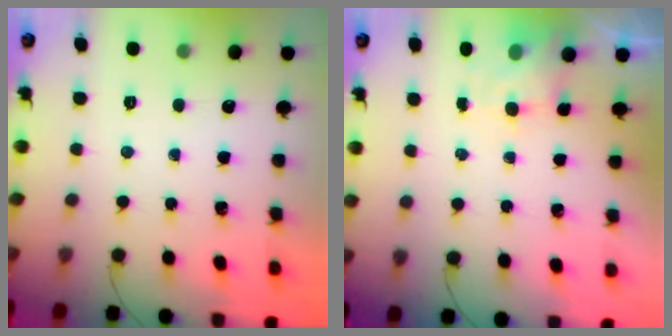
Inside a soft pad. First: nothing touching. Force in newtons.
{"total": 4.6, "press": 4.5, "slide": 1.1}